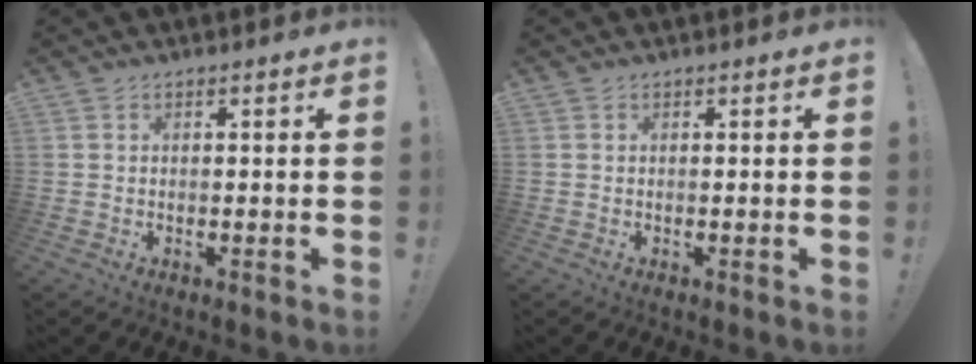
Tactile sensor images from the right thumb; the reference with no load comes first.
{"total": 0.0}